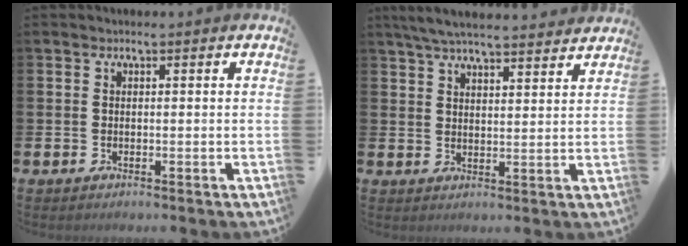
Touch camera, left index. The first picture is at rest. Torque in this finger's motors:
{"motor_torque": [0.99, -1.15, 0.74, 0.16]}